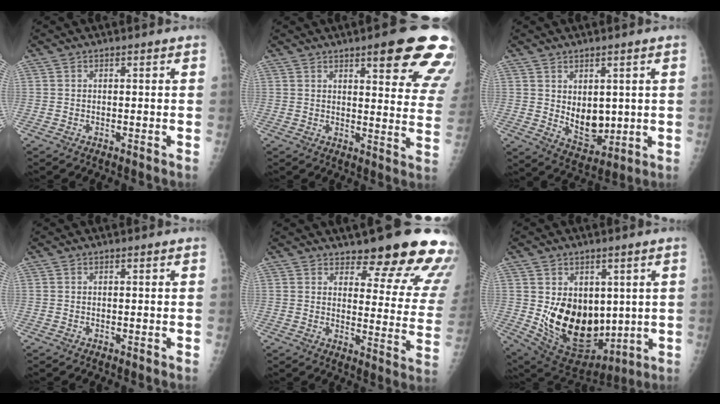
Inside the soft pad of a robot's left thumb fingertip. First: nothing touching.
{"total": 18.4, "force": [11.1, 4.6, 13.9], "torque": [-0.140, -0.044, 0.128]}
{"total": 7.8, "force": [0.8, 5.3, 5.7], "torque": [-0.058, -0.023, 0.036]}
{"total": 0.0}
{"total": 18.2, "force": [14.9, 4.8, 9.4], "torque": [-0.077, -0.109, 0.173]}
{"total": 18.3, "force": [0.9, 12.6, 13.2], "torque": [-0.160, -0.039, 0.052]}